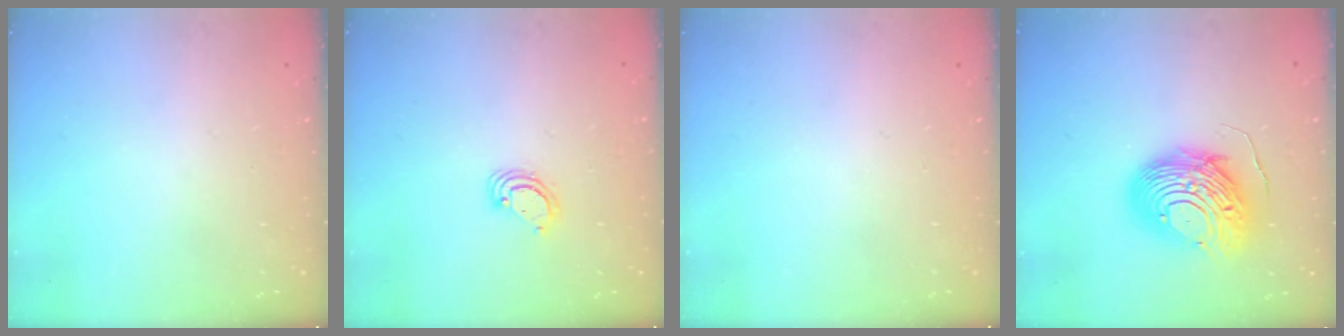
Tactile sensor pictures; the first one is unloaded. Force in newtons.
{"total": 3.8, "press": 3.8, "slide": 0.2}
{"total": 0.0}
{"total": 13.5, "press": 13.4, "slide": 0.8}